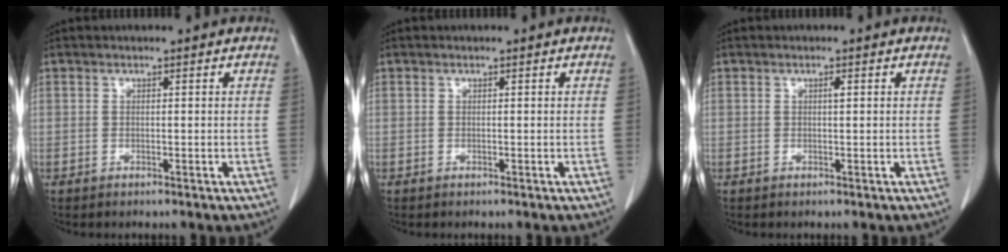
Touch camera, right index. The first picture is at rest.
{"total": 0.0}
{"total": 0.6, "force": [0.2, 0.1, 0.6], "torque": [-0.012, 0.000, 0.004]}